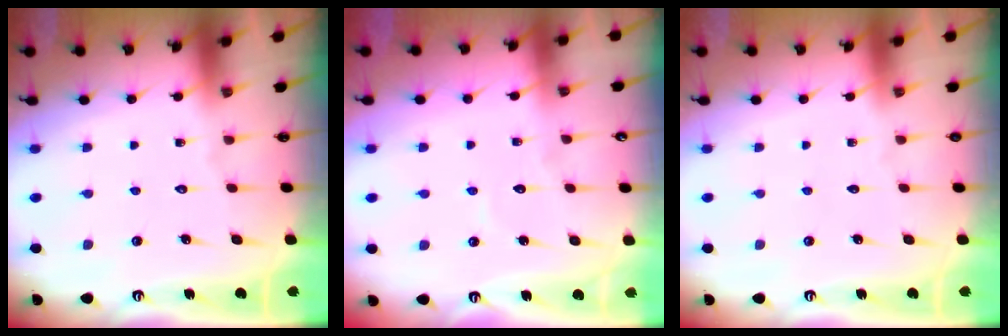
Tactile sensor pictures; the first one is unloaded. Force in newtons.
{"total": 3.9, "press": 3.8, "slide": 0.4}
{"total": 0.0}